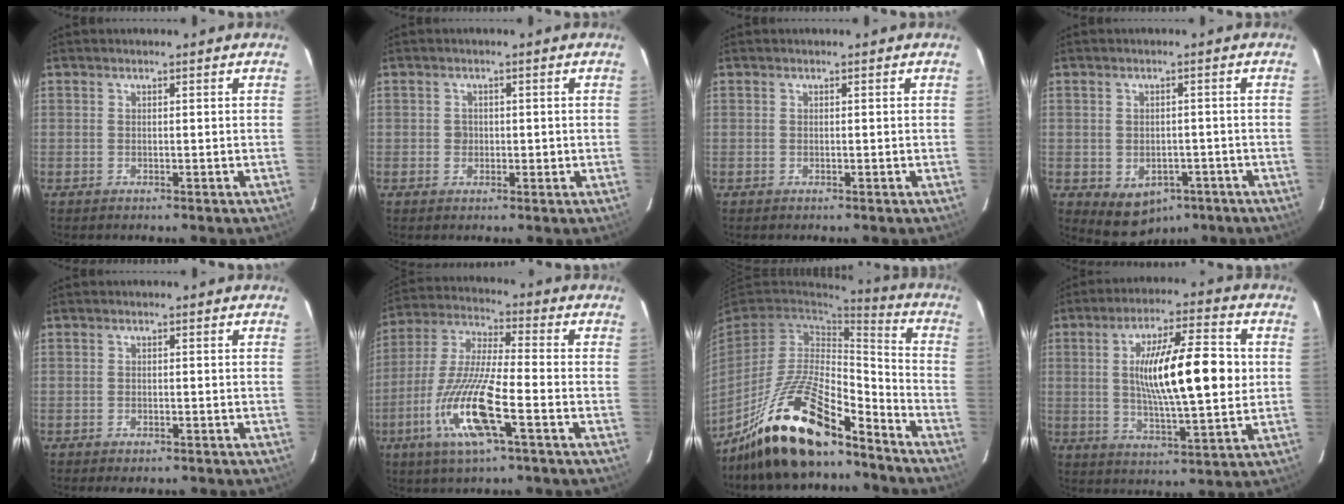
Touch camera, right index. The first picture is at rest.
{"total": 1.7, "force": [0.0, 1.5, 0.8], "torque": [-0.013, 0.002, 0.002]}
{"total": 0.0}
{"total": 6.1, "force": [-2.9, 4.5, 2.8], "torque": [-0.043, 0.005, -0.027]}
{"total": 2.3, "force": [-1.8, 1.0, 1.0], "torque": [-0.013, -0.002, -0.020]}
{"total": 14.6, "force": [-5.6, 1.4, 13.4], "torque": [-0.280, -0.014, -0.108]}
{"total": 19.4, "force": [-14.5, 4.9, 12.0], "torque": [-0.237, -0.001, -0.261]}
{"total": 16.1, "force": [1.6, 2.8, 15.8], "torque": [-0.267, 0.010, 0.026]}